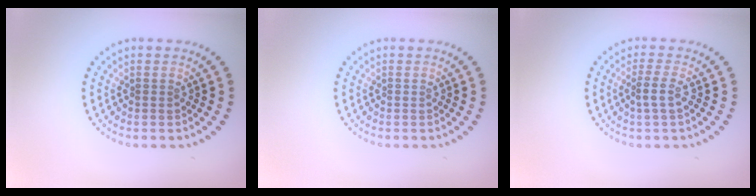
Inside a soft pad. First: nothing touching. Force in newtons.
{"total": 0.0}
{"total": 1.7, "press": 1.3, "slide": 1.0}